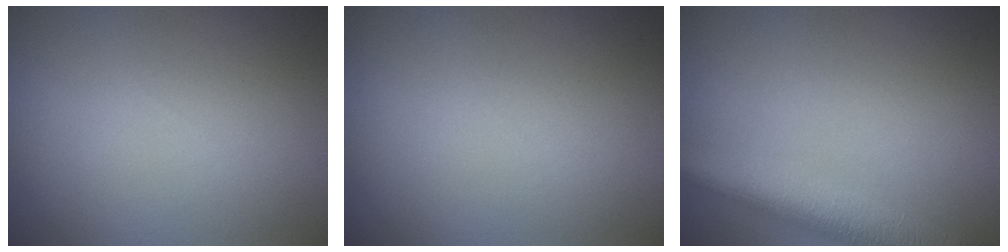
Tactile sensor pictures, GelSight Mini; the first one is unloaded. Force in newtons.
{"total": 0.0}
{"total": 5.9, "press": 5.8, "slide": 0.2}